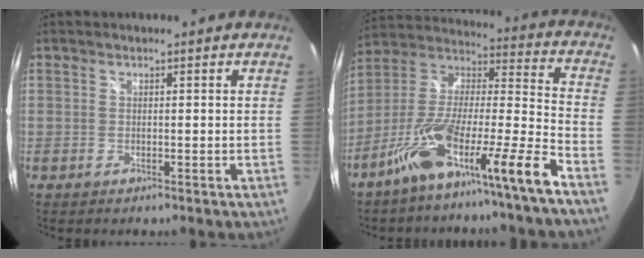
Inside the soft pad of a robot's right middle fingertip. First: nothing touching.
{"total": 17.9, "force": [-12.0, -0.4, 13.4], "torque": [-0.216, -0.020, -0.214]}